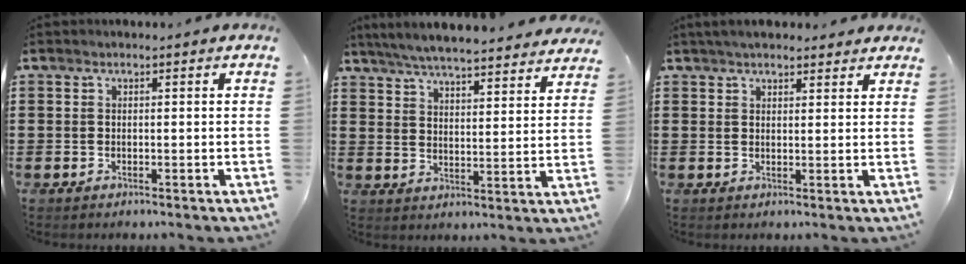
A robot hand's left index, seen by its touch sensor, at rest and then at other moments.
{"total": 6.0, "force": [5.8, -0.2, 1.6], "torque": [-0.055, -0.033, 0.102]}
{"total": 3.2, "force": [2.9, 0.8, 1.0], "torque": [-0.026, 0.001, 0.056]}